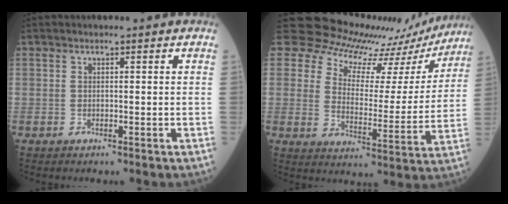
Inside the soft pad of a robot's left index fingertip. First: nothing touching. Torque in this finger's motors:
{"motor_torque": [1.09, -1.05, 0.02, -0.08]}